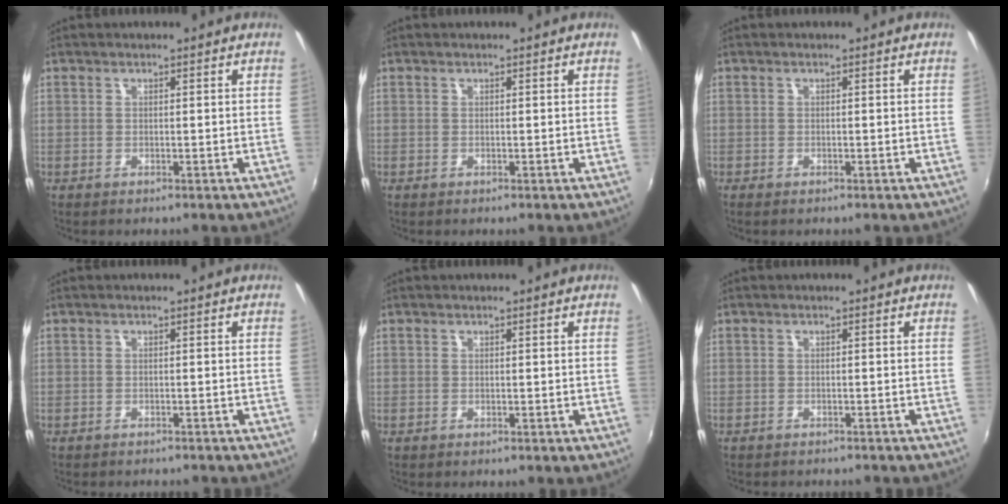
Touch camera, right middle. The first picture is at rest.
{"total": 0.0}
{"total": 0.6, "force": [-0.5, 0.0, 0.4], "torque": [-0.006, 0.001, -0.008]}
{"total": 3.1, "force": [-2.8, 0.7, 0.9], "torque": [-0.023, -0.009, -0.039]}
{"total": 0.0}
{"total": 3.1, "force": [-2.9, 0.6, 1.0], "torque": [-0.023, -0.010, -0.041]}